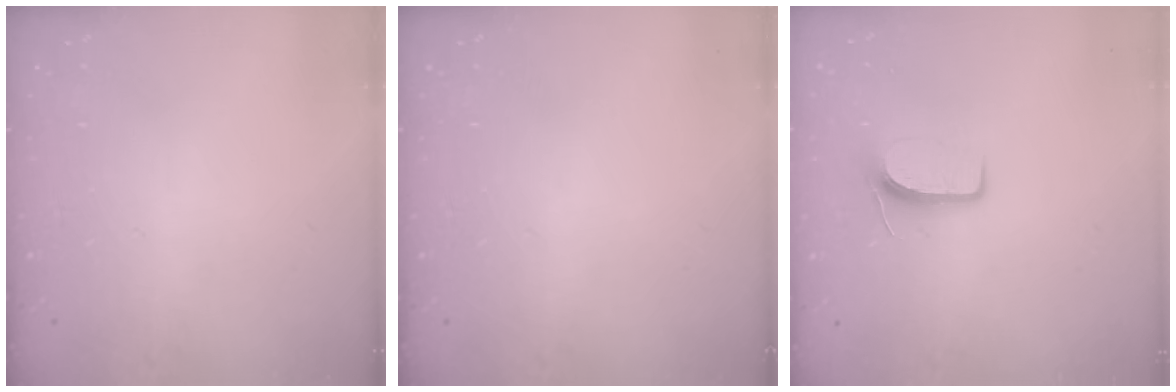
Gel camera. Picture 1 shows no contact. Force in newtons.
{"total": 0.0}
{"total": 7.0, "press": 7.0, "slide": 0.6}